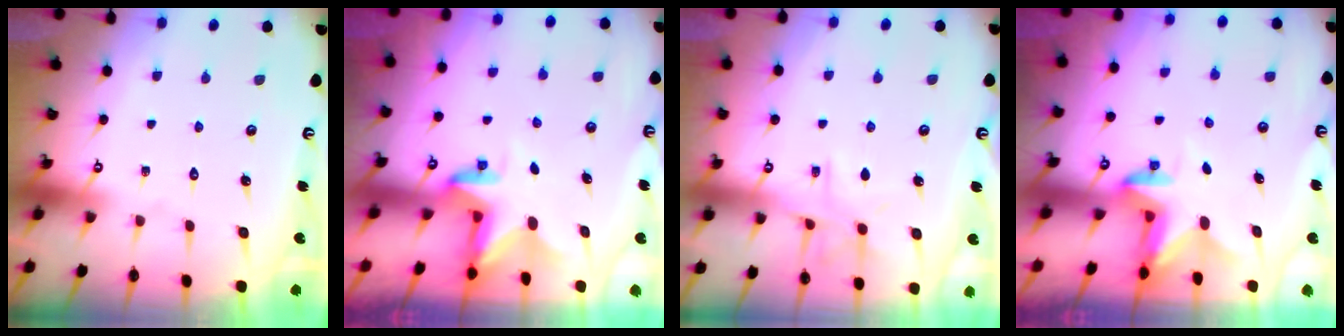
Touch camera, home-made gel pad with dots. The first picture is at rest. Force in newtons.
{"total": 3.8, "press": 3.8, "slide": 0.2}
{"total": 8.2, "press": 8.2, "slide": 0.5}
{"total": 2.8, "press": 2.8, "slide": 0.6}